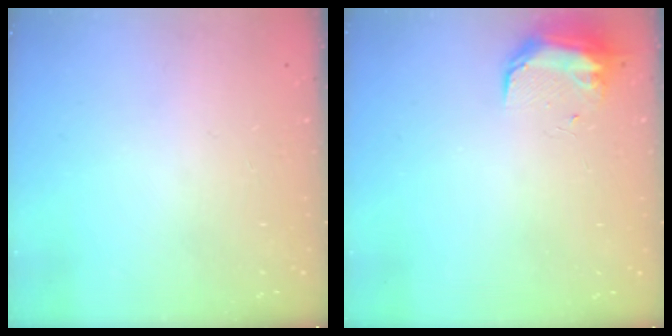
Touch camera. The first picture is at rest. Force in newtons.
{"total": 9.2, "press": 9.2, "slide": 0.7}